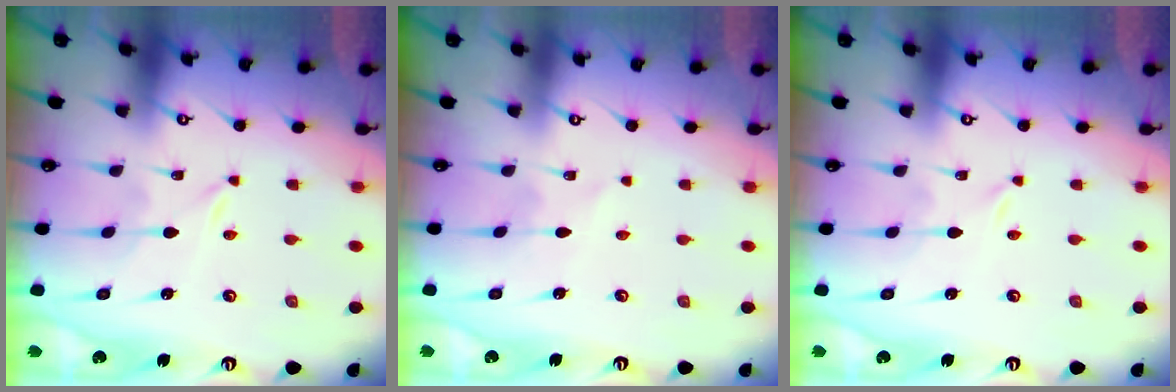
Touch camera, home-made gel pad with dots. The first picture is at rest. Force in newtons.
{"total": 2.4, "press": 2.4, "slide": 0.3}
{"total": 0.0}